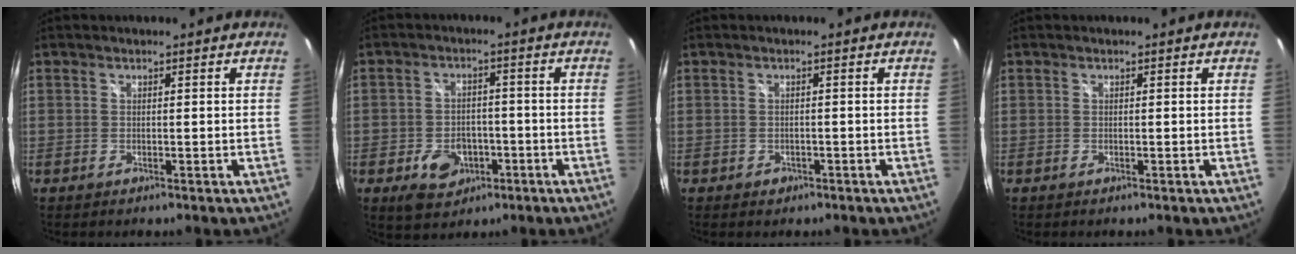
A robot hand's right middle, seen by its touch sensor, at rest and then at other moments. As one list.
[{"total": 7.6, "force": [-3.5, 5.6, 3.7], "torque": [-0.086, 0.008, -0.042]}, {"total": 1.6, "force": [-0.9, 1.3, 0.5], "torque": [-0.010, 0.000, -0.010]}, {"total": 0.0}]